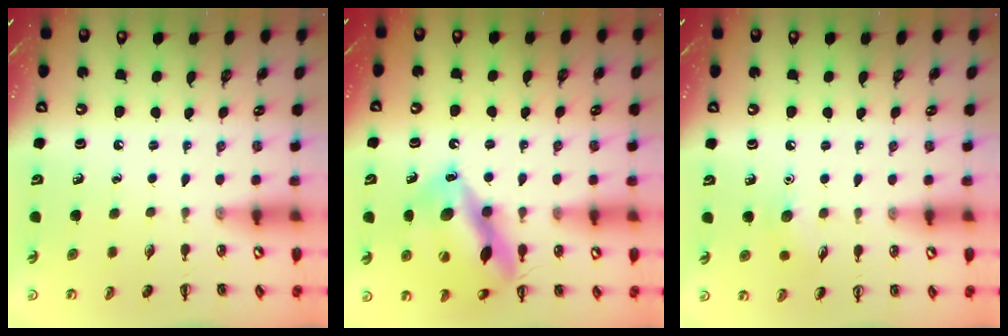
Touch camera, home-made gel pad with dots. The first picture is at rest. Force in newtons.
{"total": 16.5, "press": 16.3, "slide": 2.4}
{"total": 6.0, "press": 5.7, "slide": 1.8}